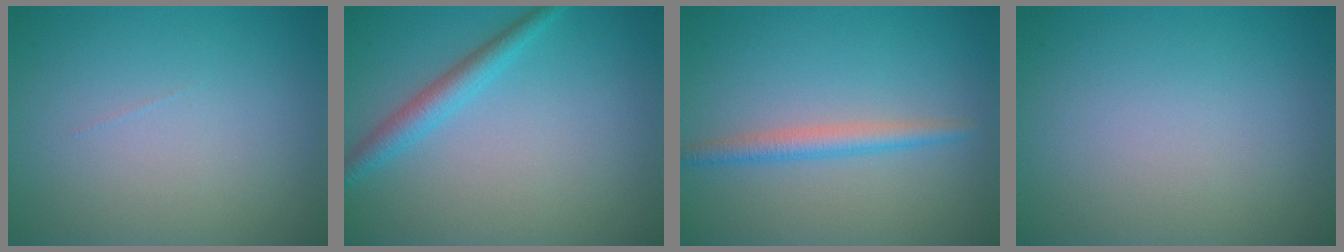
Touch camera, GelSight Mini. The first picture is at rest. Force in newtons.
{"total": 2.5, "press": 2.5, "slide": 0.0}
{"total": 2.2, "press": 2.2, "slide": 0.0}
{"total": 0.0}